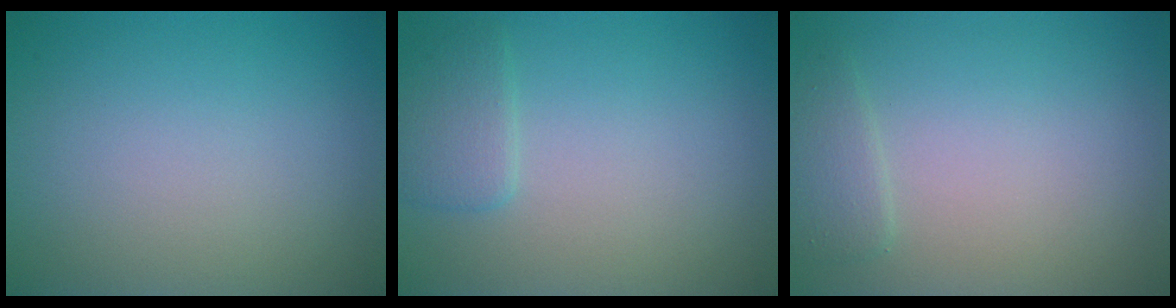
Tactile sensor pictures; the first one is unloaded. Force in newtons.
{"total": 1.9, "press": 1.9, "slide": 0.1}
{"total": 1.5, "press": 1.4, "slide": 0.1}